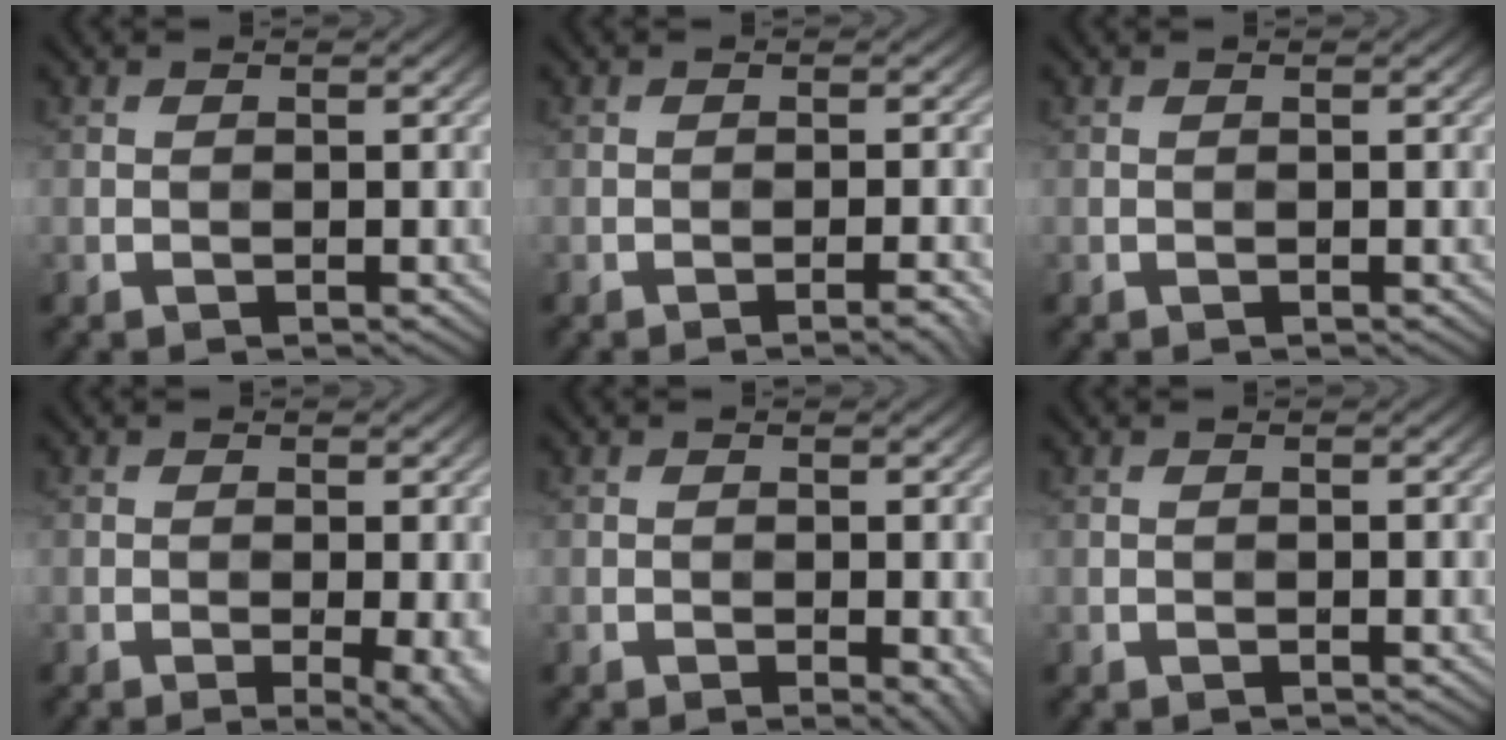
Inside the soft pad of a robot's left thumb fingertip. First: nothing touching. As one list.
[{"total": 2.2, "force": [-1.1, 0.4, 1.8], "torque": [-0.022, 0.006, -0.020]}, {"total": 0.0}, {"total": 3.1, "force": [-0.7, 0.6, 2.9], "torque": [-0.046, -0.006, -0.010]}, {"total": 1.6, "force": [-0.4, 0.5, 1.5], "torque": [-0.020, -0.006, -0.004]}, {"total": 0.0}]